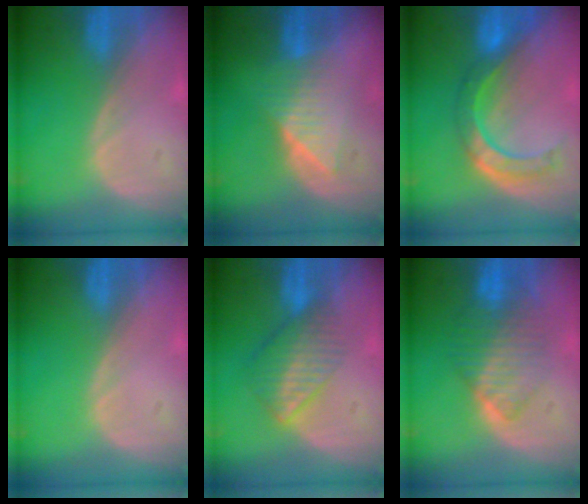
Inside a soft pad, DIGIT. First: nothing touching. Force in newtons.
{"total": 6.4, "press": 6.3, "slide": 1.1}
{"total": 8.2, "press": 7.2, "slide": 3.8}
{"total": 0.0}
{"total": 6.7, "press": 5.8, "slide": 3.3}
{"total": 7.7, "press": 7.5, "slide": 2.0}